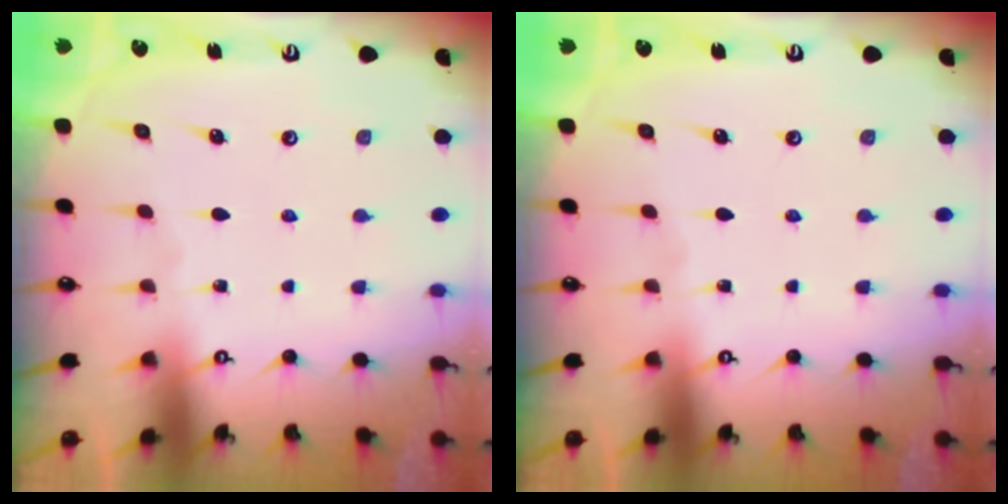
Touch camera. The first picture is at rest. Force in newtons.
{"total": 0.0}